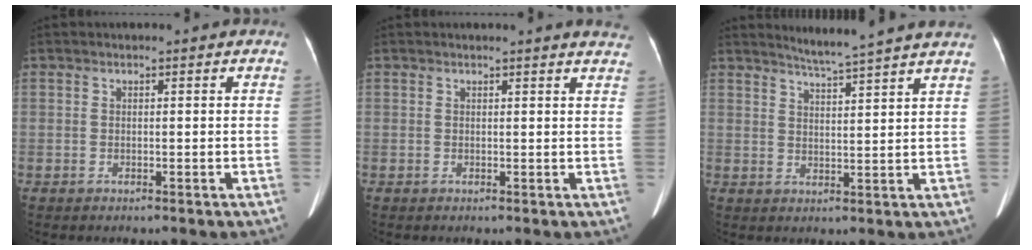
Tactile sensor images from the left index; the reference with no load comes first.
{"total": 4.5, "force": [4.1, -0.4, 1.7], "torque": [-0.020, 0.000, 0.028]}
{"total": 8.8, "force": [8.0, -1.6, 3.3], "torque": [-0.057, -0.002, 0.104]}